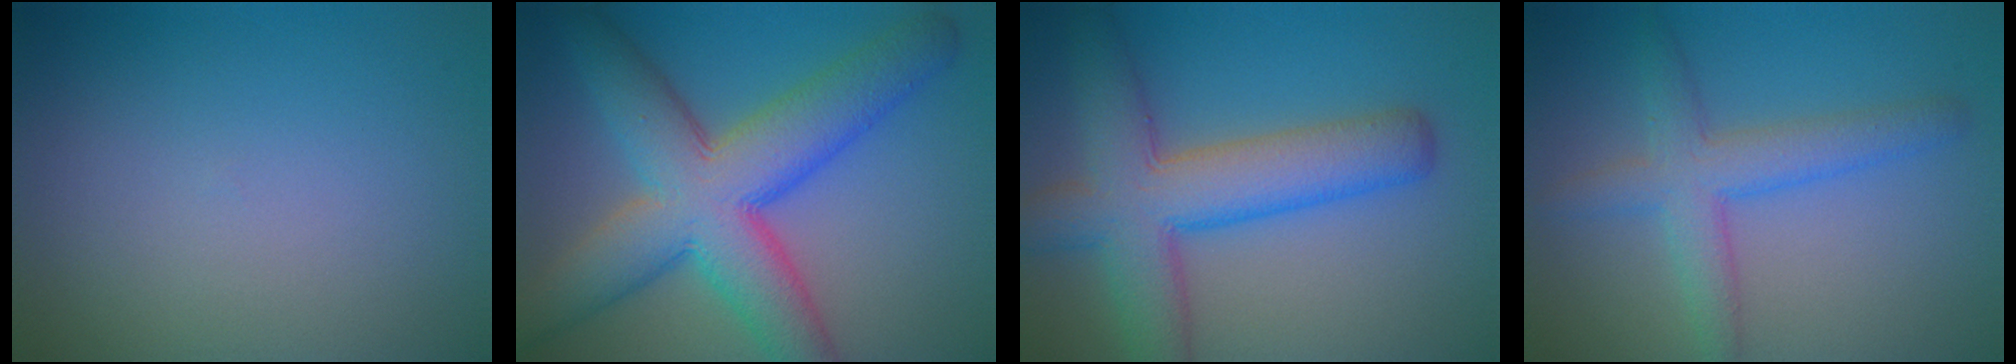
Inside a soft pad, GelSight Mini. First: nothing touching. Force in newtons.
{"total": 10.7, "press": 10.7, "slide": 0.3}
{"total": 7.9, "press": 7.9, "slide": 0.3}
{"total": 4.0, "press": 3.9, "slide": 0.2}